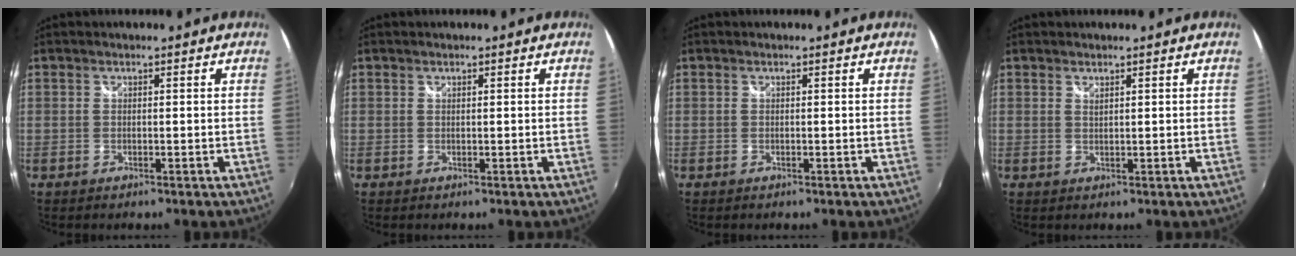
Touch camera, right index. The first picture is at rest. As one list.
[{"total": 0.0}, {"total": 0.0}, {"total": 0.9, "force": [0.7, 0.2, 0.4], "torque": [-0.006, 0.000, 0.013]}]